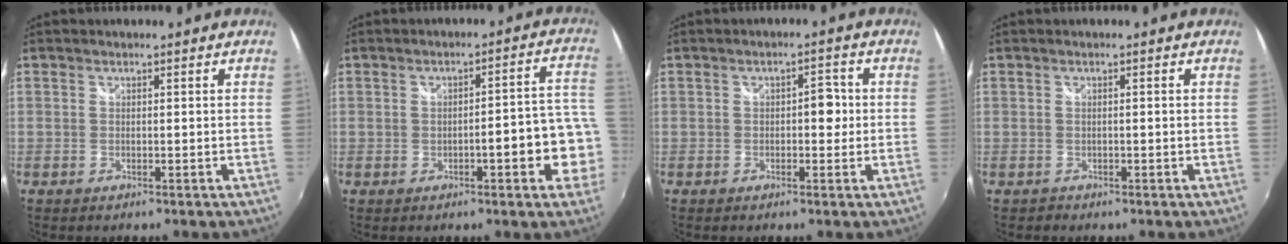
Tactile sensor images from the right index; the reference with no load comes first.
{"total": 8.3, "force": [-2.7, 1.6, 7.7], "torque": [-0.091, 0.015, -0.025]}
{"total": 2.8, "force": [-0.2, 1.7, 2.2], "torque": [-0.030, 0.007, -0.004]}
{"total": 0.6, "force": [-0.4, 0.4, 0.3], "torque": [-0.007, 0.001, -0.004]}